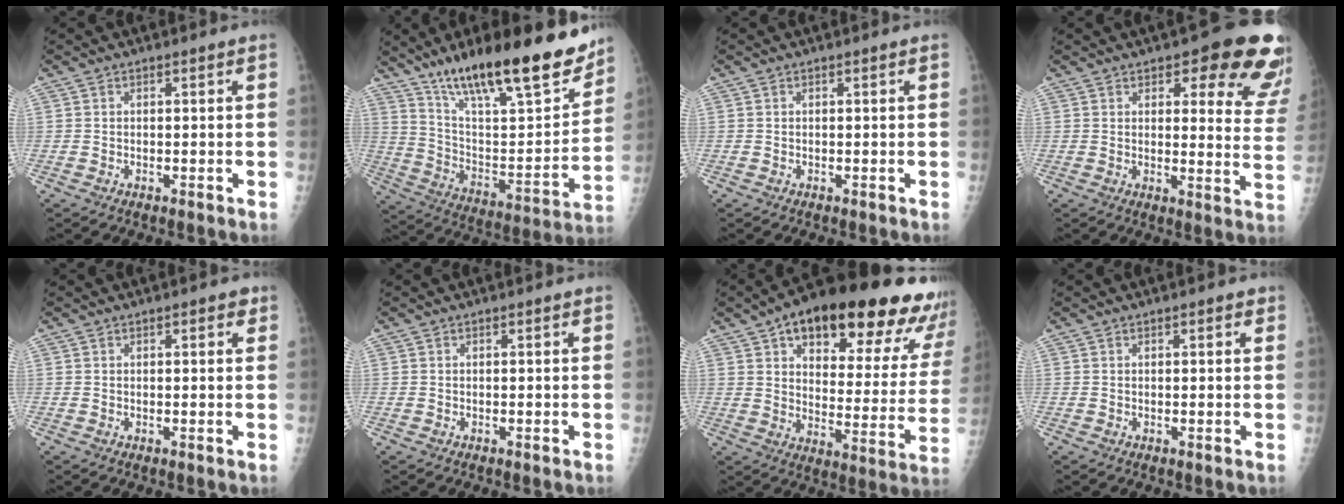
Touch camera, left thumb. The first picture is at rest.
{"total": 27.3, "force": [19.4, 6.7, 18.1], "torque": [-0.258, -0.071, 0.321]}
{"total": 0.0}
{"total": 16.5, "force": [10.2, 6.1, 11.5], "torque": [-0.083, -0.049, 0.104]}
{"total": 1.9, "force": [1.0, 0.8, 1.4], "torque": [-0.011, 0.000, 0.009]}
{"total": 0.0}
{"total": 28.9, "force": [18.5, 10.8, 19.4], "torque": [-0.227, -0.042, 0.250]}
{"total": 1.2, "force": [0.7, 0.5, 0.9], "torque": [-0.010, 0.000, 0.007]}